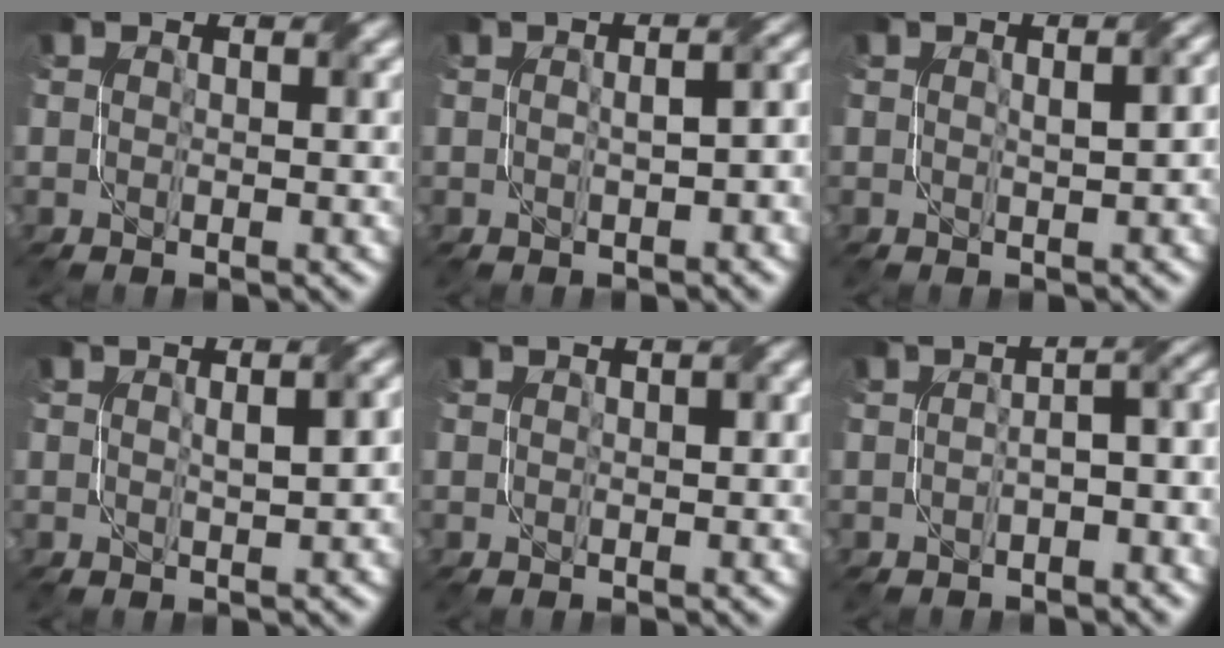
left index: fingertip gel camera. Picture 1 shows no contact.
{"total": 3.8, "force": [-0.3, 1.7, 3.4], "torque": [-0.044, 0.003, 0.003]}
{"total": 2.3, "force": [0.2, 0.5, 2.3], "torque": [-0.036, 0.007, 0.005]}
{"total": 3.1, "force": [0.4, 0.7, 3.0], "torque": [-0.042, 0.011, 0.012]}
{"total": 1.1, "force": [0.3, 0.3, 1.0], "torque": [-0.014, 0.007, 0.007]}
{"total": 4.9, "force": [-1.0, 1.9, 4.4], "torque": [-0.047, 0.007, -0.013]}